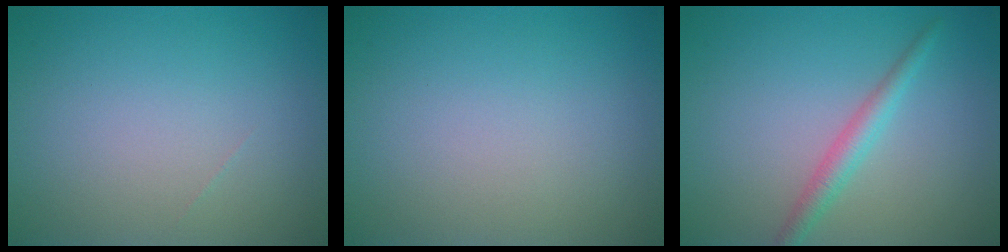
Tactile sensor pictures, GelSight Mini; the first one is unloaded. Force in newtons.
{"total": 0.0}
{"total": 2.2, "press": 2.2, "slide": 0.0}